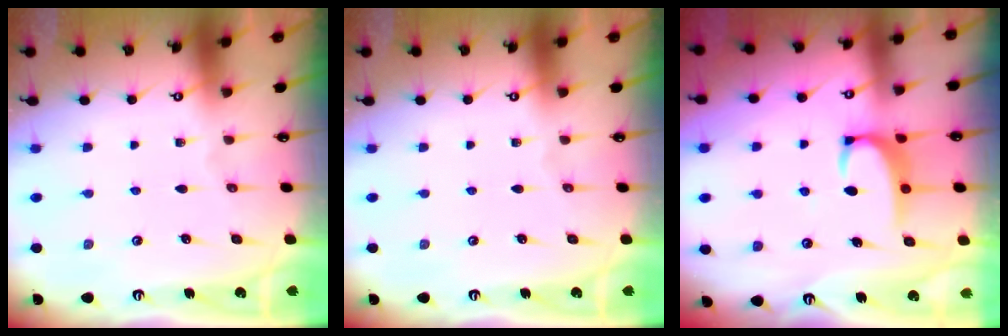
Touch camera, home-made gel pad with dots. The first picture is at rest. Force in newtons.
{"total": 0.0}
{"total": 3.1, "press": 3.1, "slide": 0.5}